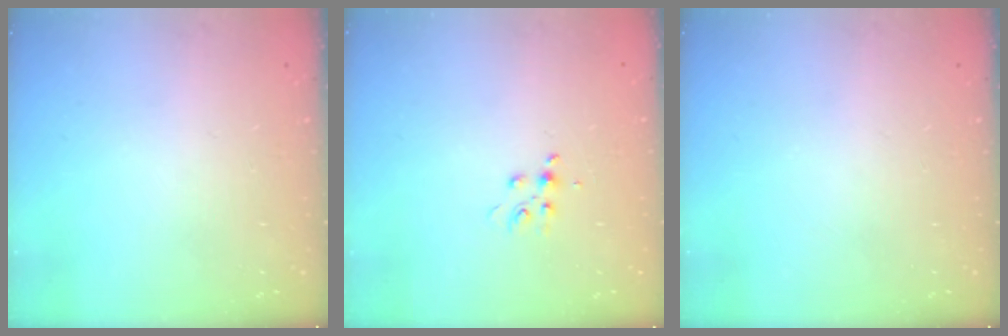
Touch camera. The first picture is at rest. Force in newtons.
{"total": 5.0, "press": 4.9, "slide": 0.6}
{"total": 0.0}